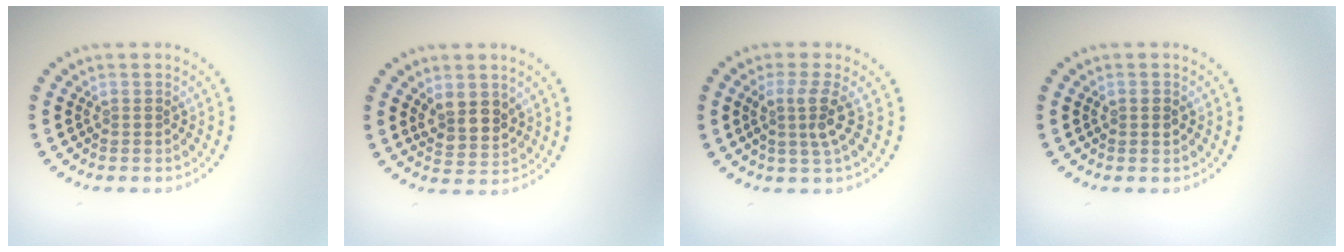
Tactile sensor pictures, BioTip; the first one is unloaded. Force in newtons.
{"total": 3.0, "press": 2.7, "slide": 1.3}
{"total": 2.6, "press": 2.0, "slide": 1.8}
{"total": 1.2, "press": 1.2, "slide": 0.0}